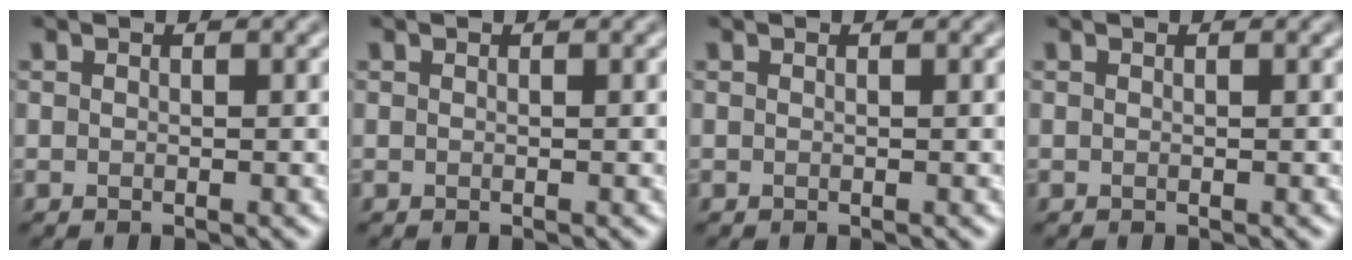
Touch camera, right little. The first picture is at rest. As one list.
[{"total": 0.0}, {"total": 0.0}, {"total": 0.0}]